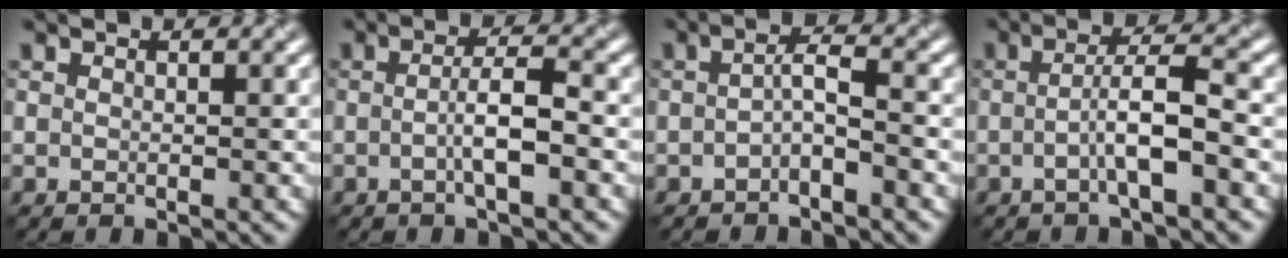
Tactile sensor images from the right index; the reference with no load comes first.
{"total": 3.2, "force": [-0.6, 0.5, 3.1], "torque": [-0.053, 0.006, -0.014]}
{"total": 2.1, "force": [-0.9, 0.4, 1.8], "torque": [-0.033, 0.008, -0.021]}
{"total": 3.9, "force": [-1.0, 0.5, 3.7], "torque": [-0.063, 0.012, -0.024]}